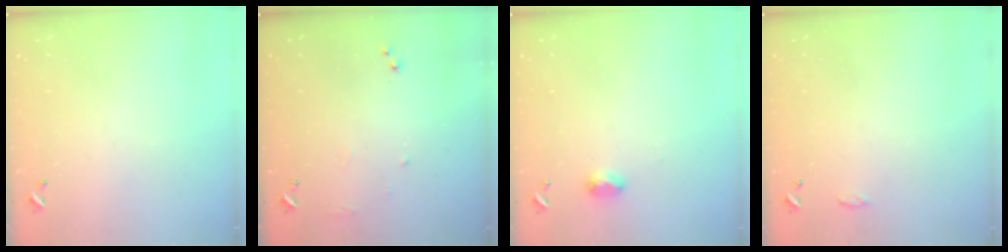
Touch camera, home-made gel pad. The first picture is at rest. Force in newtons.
{"total": 6.4, "press": 6.3, "slide": 1.0}
{"total": 4.1, "press": 4.1, "slide": 0.5}
{"total": 3.0, "press": 3.0, "slide": 0.5}